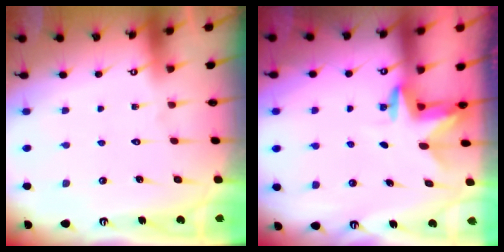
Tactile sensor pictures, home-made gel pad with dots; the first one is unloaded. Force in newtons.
{"total": 2.7, "press": 2.7, "slide": 0.2}